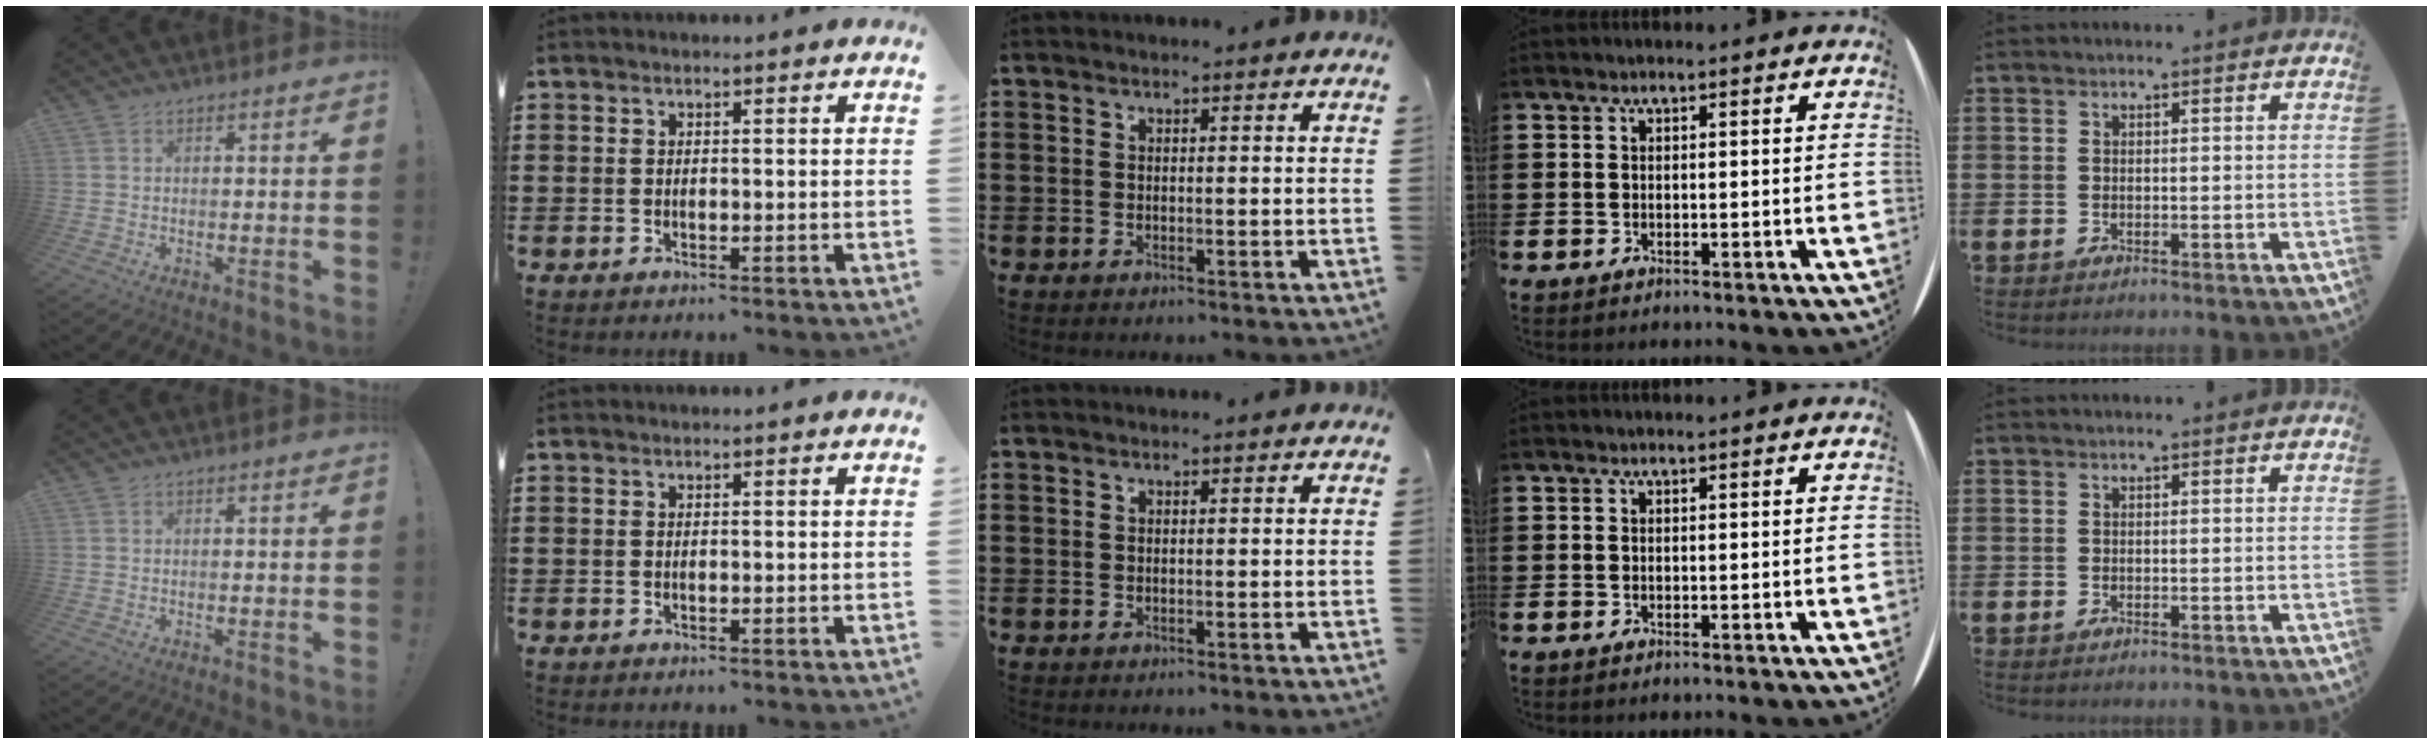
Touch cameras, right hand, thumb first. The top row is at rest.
{}